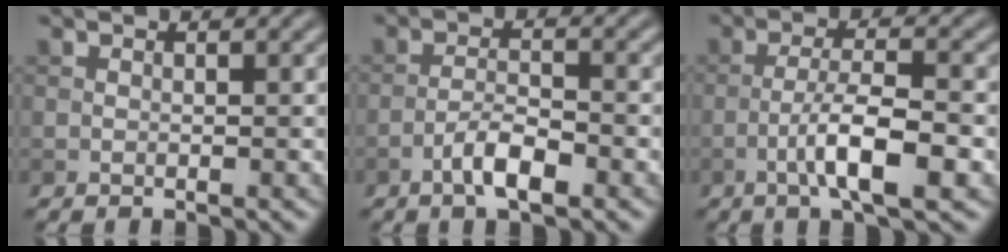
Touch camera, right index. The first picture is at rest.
{"total": 3.3, "force": [-1.9, 0.9, 2.6], "torque": [-0.050, 0.008, -0.039]}
{"total": 5.6, "force": [-2.2, 1.2, 5.0], "torque": [-0.089, 0.007, -0.041]}